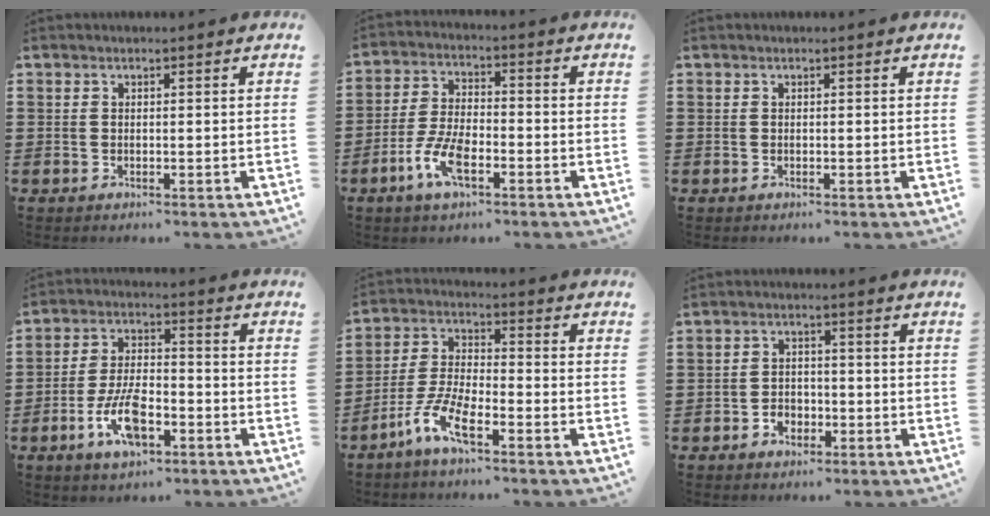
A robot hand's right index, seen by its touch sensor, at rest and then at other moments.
{"total": 7.1, "force": [-3.3, 2.8, 5.6], "torque": [-0.134, -0.009, -0.066]}
{"total": 0.0}
{"total": 8.8, "force": [-3.9, 3.8, 7.0], "torque": [-0.160, -0.006, -0.074]}
{"total": 7.3, "force": [-4.9, 1.7, 5.2], "torque": [-0.131, -0.007, -0.098]}
{"total": 2.7, "force": [-1.5, 2.1, 0.9], "torque": [-0.023, 0.002, -0.031]}